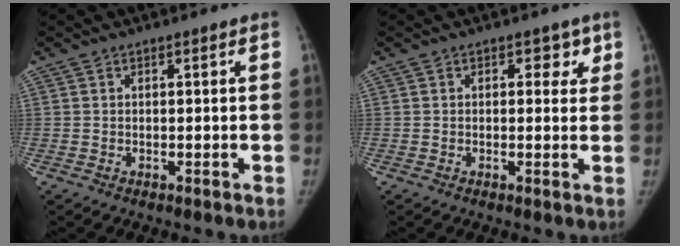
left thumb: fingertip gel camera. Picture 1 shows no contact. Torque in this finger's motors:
{"motor_torque": [-0.03, 0.03, 0.06, 0.04, -0.12]}